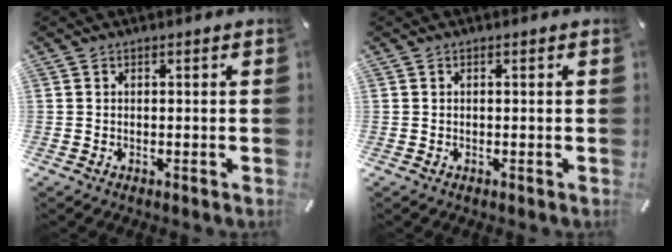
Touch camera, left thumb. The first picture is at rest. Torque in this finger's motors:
{"motor_torque": [-0.12, -0.26, 0.02, 0.12, -0.02]}